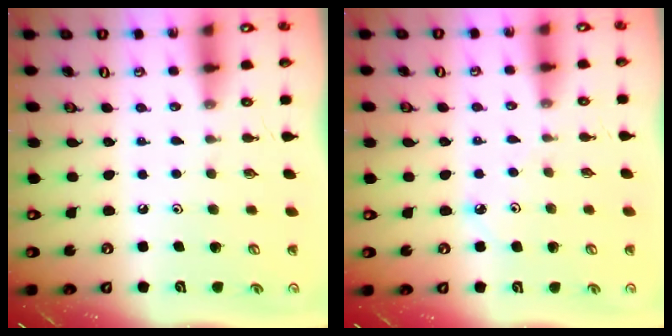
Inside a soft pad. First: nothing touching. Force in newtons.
{"total": 3.5, "press": 3.4, "slide": 0.4}